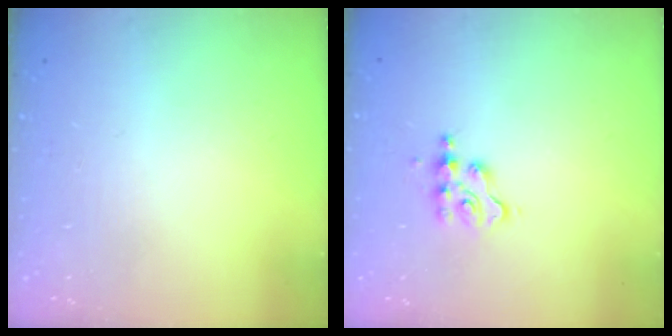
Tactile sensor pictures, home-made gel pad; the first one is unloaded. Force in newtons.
{"total": 4.4, "press": 4.4, "slide": 0.6}